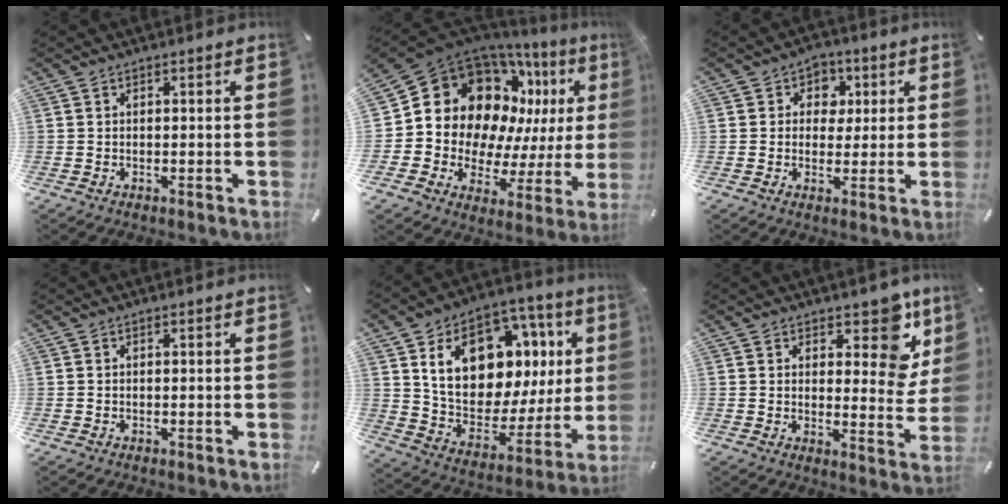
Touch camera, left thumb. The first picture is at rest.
{"total": 16.2, "force": [6.3, 12.8, 7.6], "torque": [-0.130, -0.070, 0.125]}
{"total": 5.6, "force": [0.6, 5.3, 1.9], "torque": [-0.020, 0.003, 0.003]}
{"total": 0.0}
{"total": 21.1, "force": [8.4, 13.8, 13.5], "torque": [-0.204, -0.046, 0.151]}
{"total": 11.8, "force": [7.0, 6.0, 7.3], "torque": [-0.062, -0.057, 0.118]}